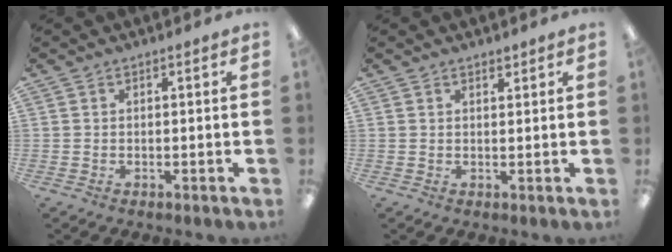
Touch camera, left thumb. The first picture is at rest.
{"total": 1.2, "force": [1.1, 0.3, 0.5], "torque": [-0.010, -0.001, 0.020]}